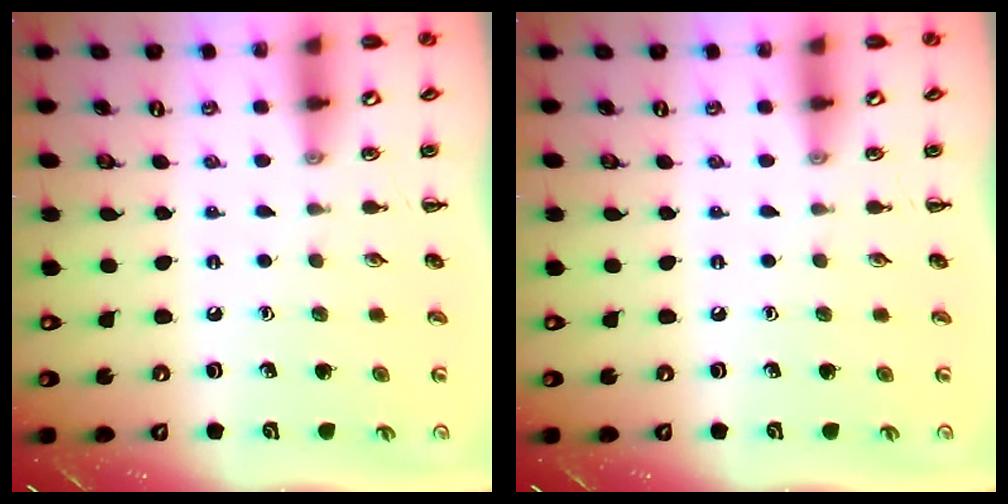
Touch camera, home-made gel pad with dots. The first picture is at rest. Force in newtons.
{"total": 0.0}